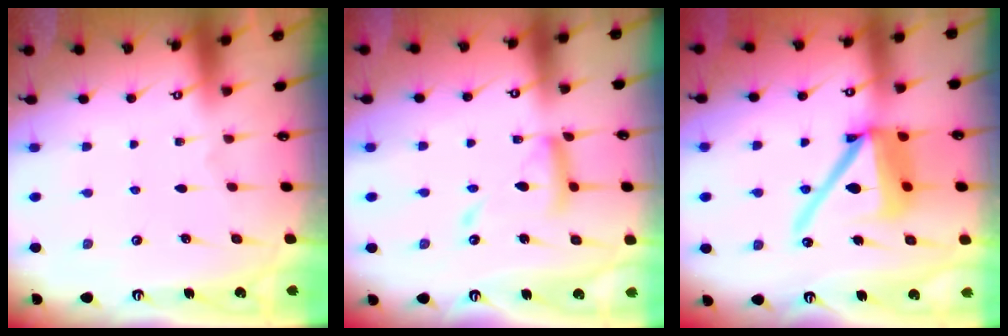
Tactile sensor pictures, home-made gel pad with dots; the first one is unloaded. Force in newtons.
{"total": 12.8, "press": 12.7, "slide": 1.1}
{"total": 16.7, "press": 16.5, "slide": 2.5}